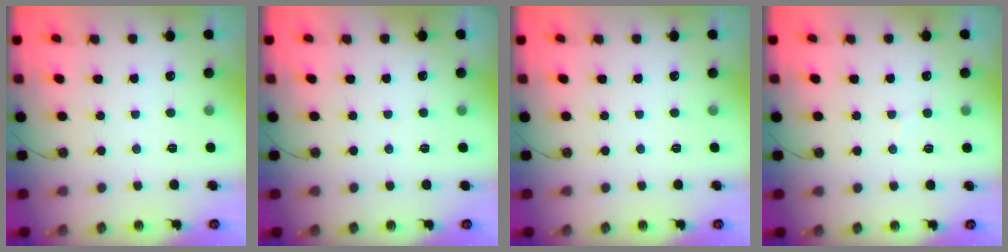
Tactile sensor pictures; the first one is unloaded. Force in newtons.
{"total": 1.2, "press": 1.2, "slide": 0.1}
{"total": 0.0}
{"total": 6.6, "press": 6.6, "slide": 0.6}